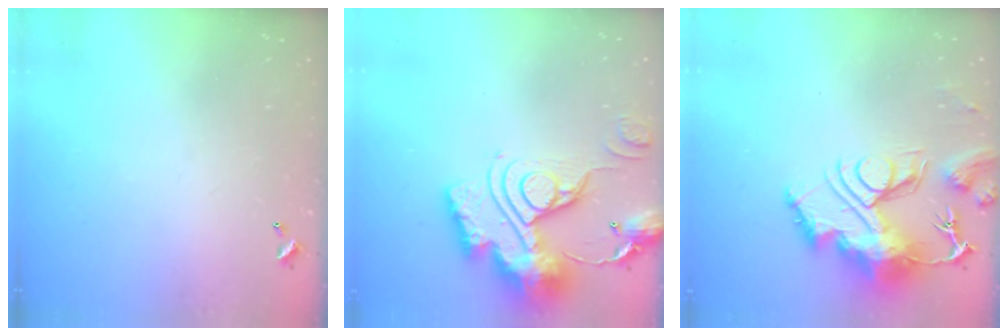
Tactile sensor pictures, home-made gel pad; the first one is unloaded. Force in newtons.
{"total": 21.4, "press": 21.3, "slide": 2.0}
{"total": 14.1, "press": 14.1, "slide": 1.4}